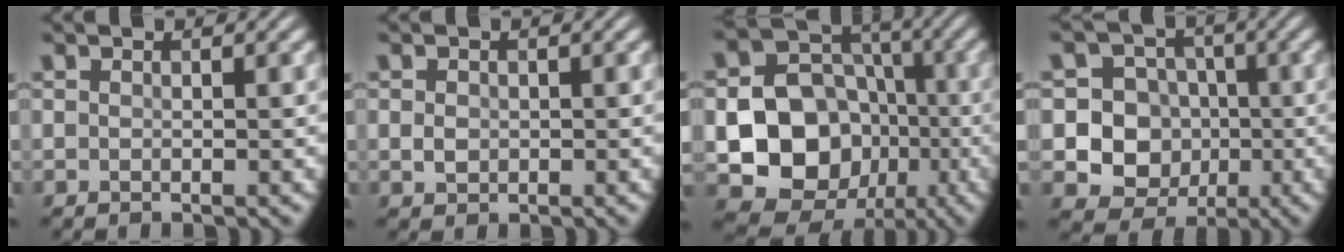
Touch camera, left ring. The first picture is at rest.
{"total": 1.2, "force": [0.0, 1.0, 0.7], "torque": [-0.015, -0.002, -0.002]}
{"total": 13.4, "force": [-3.1, 11.4, 6.3], "torque": [-0.115, -0.021, -0.074]}
{"total": 10.6, "force": [-1.7, 10.1, 2.8], "torque": [-0.059, 0.007, -0.044]}